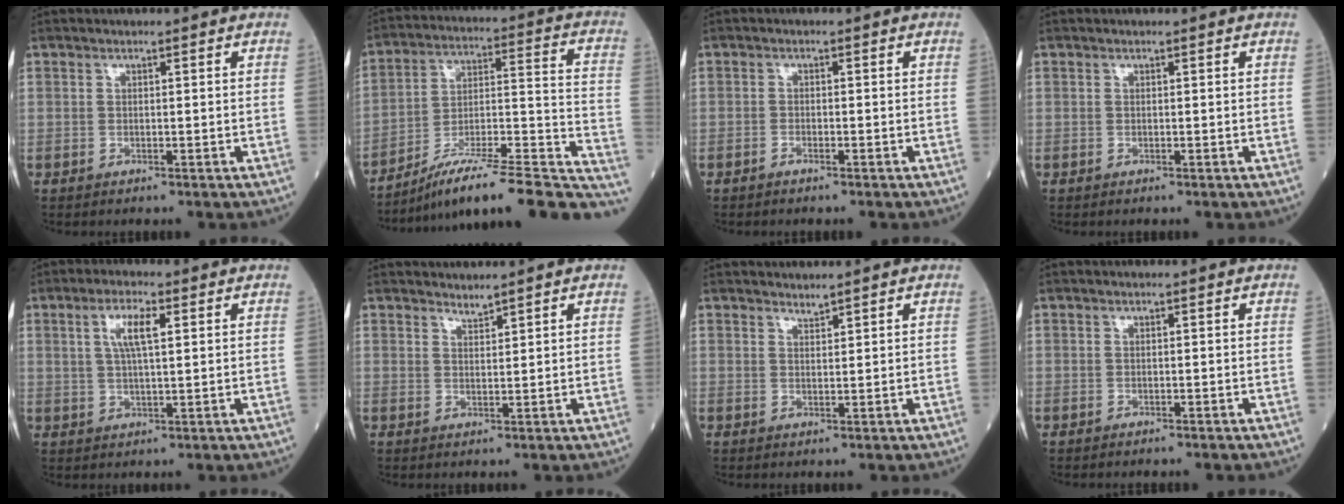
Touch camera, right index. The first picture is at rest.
{"total": 25.1, "force": [-20.9, 2.0, 13.7], "torque": [-0.136, 0.017, -0.316]}
{"total": 0.8, "force": [-0.7, 0.1, 0.3], "torque": [-0.010, 0.001, -0.013]}
{"total": 0.0}
{"total": 5.1, "force": [1.8, 1.0, 4.7], "torque": [-0.094, 0.007, 0.034]}
{"total": 1.4, "force": [1.3, -0.2, 0.0], "torque": [-0.003, -0.007, 0.027]}
{"total": 1.0, "force": [1.0, -0.1, 0.1], "torque": [-0.005, -0.006, 0.021]}
{"total": 0.7, "force": [-0.6, 0.0, 0.3], "torque": [-0.001, 0.000, -0.010]}